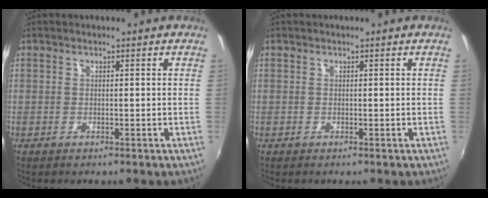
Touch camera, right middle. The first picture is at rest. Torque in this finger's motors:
{"motor_torque": [0.09, -0.09, 0.00, -0.01]}